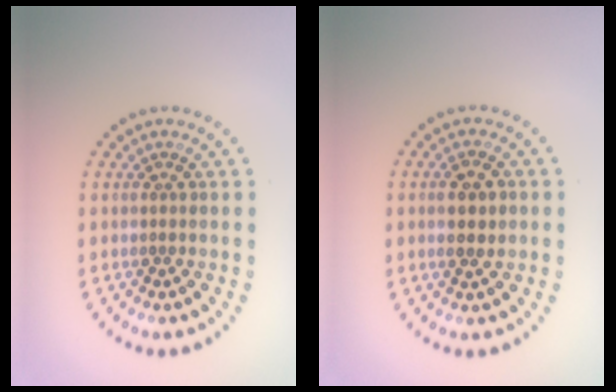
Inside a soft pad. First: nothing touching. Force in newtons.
{"total": 2.4, "press": 2.4, "slide": 0.2}